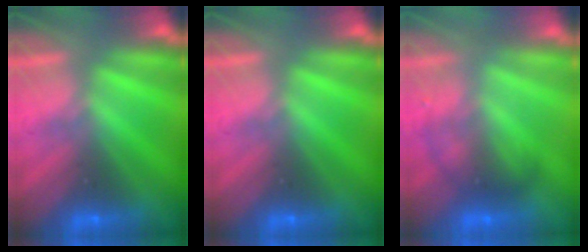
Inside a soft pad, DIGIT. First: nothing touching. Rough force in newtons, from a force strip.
{"total": 0.0}
{"total": 2.0}